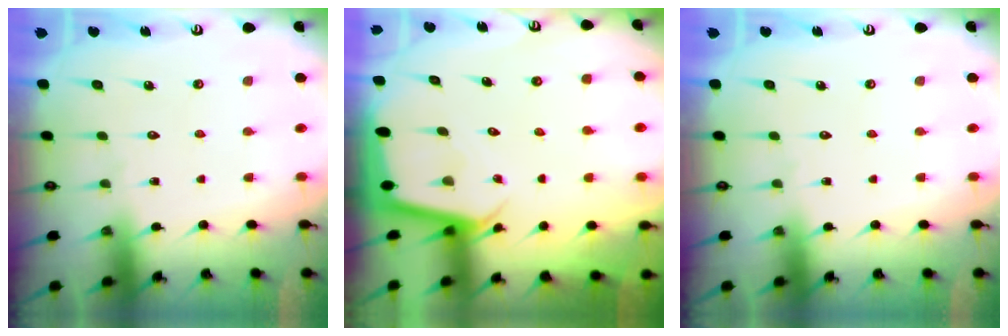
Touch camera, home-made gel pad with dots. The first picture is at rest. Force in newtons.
{"total": 2.5, "press": 2.5, "slide": 0.1}
{"total": 0.0}